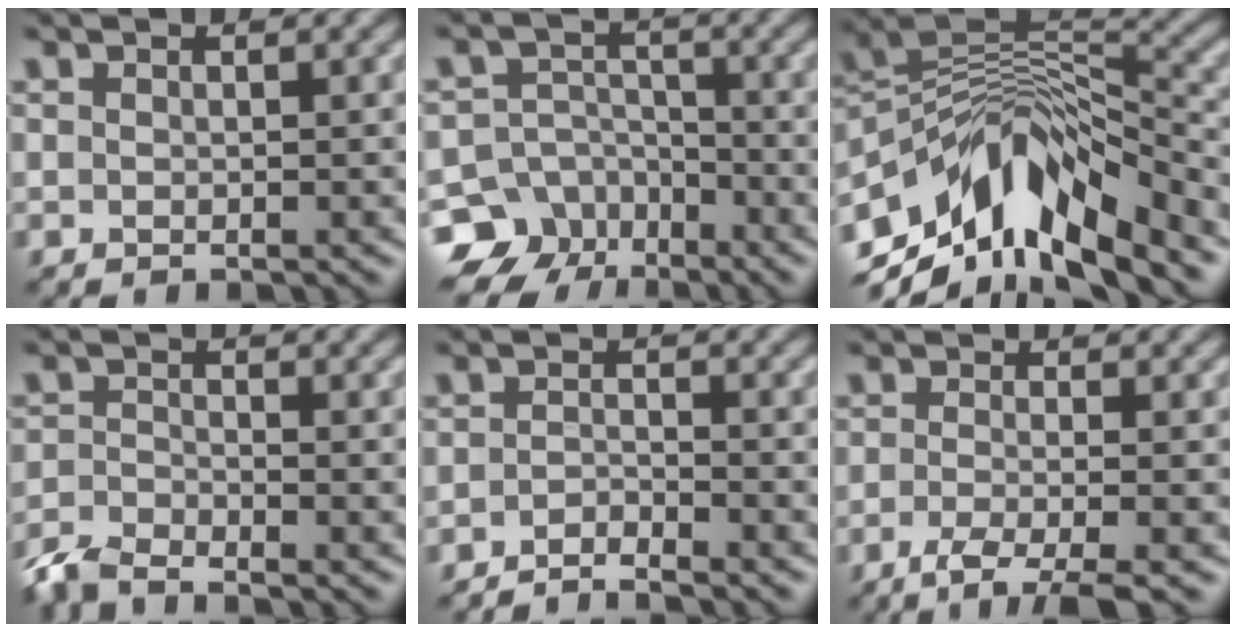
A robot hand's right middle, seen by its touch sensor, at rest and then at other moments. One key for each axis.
{"total": 8.2, "fx": -5.7, "fy": 5.7, "fz": 1.3, "tx": -0.010, "ty": -0.009, "tz": -0.106}
{"total": 12.0, "fx": -6.6, "fy": 5.4, "fz": 8.4, "tx": -0.152, "ty": 0.016, "tz": -0.120}
{"total": 3.6, "fx": -3.3, "fy": 0.7, "fz": 1.4, "tx": -0.031, "ty": -0.010, "tz": -0.076}
{"total": 2.1, "fx": -1.9, "fy": 0.3, "fz": 0.8, "tx": -0.005, "ty": 0.000, "tz": -0.042}
{"total": 3.9, "fx": -2.2, "fy": 0.8, "fz": 3.1, "tx": -0.053, "ty": -0.008, "tz": -0.050}